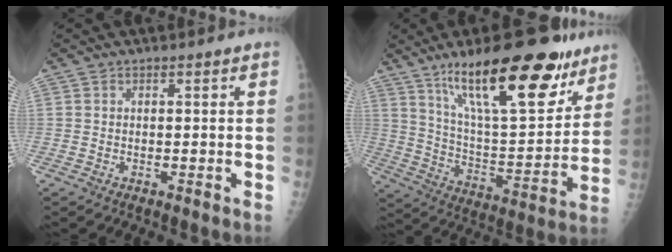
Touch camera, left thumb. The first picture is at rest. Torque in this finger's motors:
{"motor_torque": [0.90, 0.23, 1.42, -1.35, 0.12]}